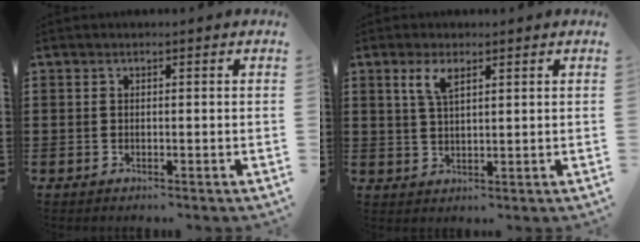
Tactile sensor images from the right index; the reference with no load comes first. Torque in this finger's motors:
{"motor_torque": [0.02, -0.01, 0.09, 0.06]}